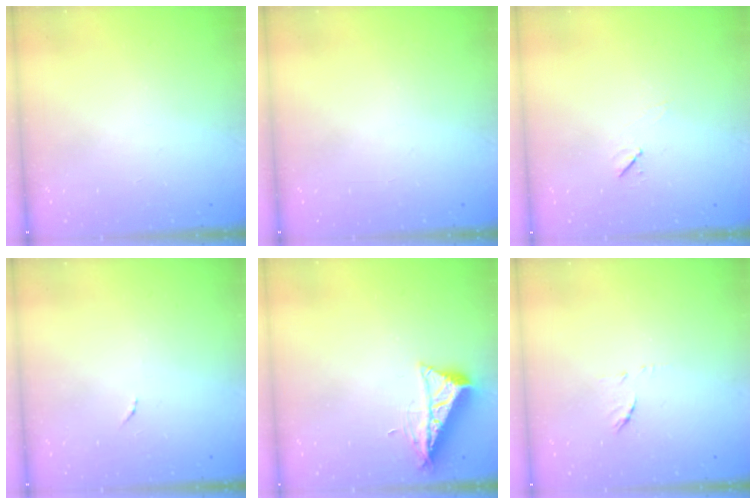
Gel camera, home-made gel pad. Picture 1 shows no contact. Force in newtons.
{"total": 0.0}
{"total": 4.8, "press": 4.4, "slide": 2.0}
{"total": 3.3, "press": 3.3, "slide": 0.1}
{"total": 7.7, "press": 7.6, "slide": 0.8}
{"total": 6.1, "press": 6.1, "slide": 0.3}